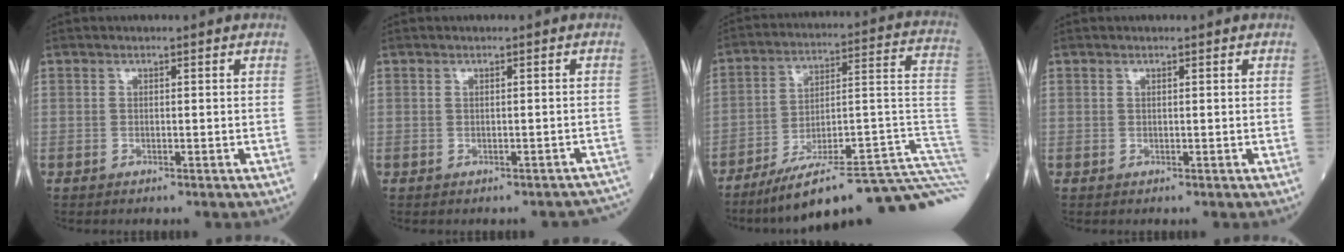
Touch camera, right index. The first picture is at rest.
{"total": 3.4, "force": [-2.9, 1.4, 1.0], "torque": [0.002, 0.009, -0.025]}
{"total": 27.9, "force": [-20.6, 0.8, 18.8], "torque": [-0.150, 0.013, -0.299]}
{"total": 0.0}